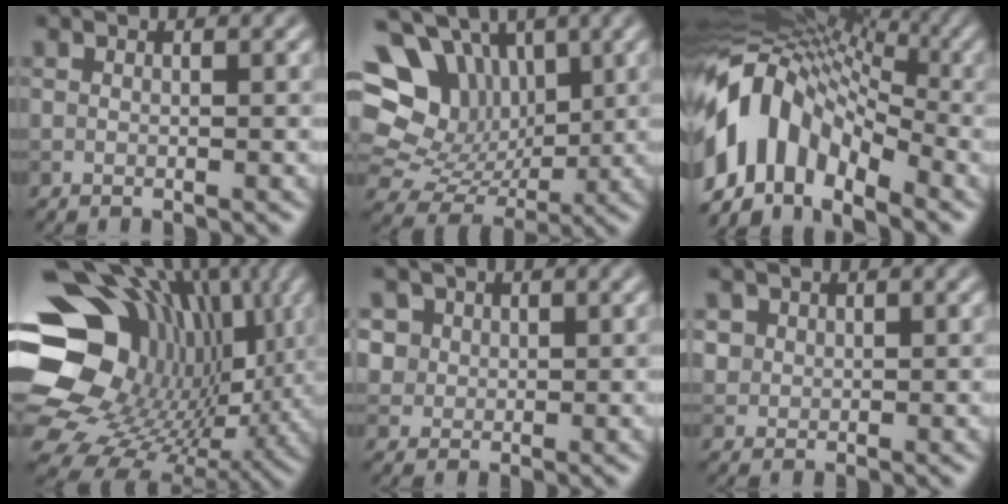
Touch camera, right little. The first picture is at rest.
{"total": 13.3, "force": [4.5, 10.8, 6.3], "torque": [-0.157, 0.035, 0.059]}
{"total": 11.4, "force": [-3.6, 7.3, 8.0], "torque": [-0.141, 0.017, -0.080]}
{"total": 21.9, "force": [2.4, 18.1, 12.0], "torque": [-0.234, -0.020, 0.049]}
{"total": 3.7, "force": [1.6, 3.1, 1.3], "torque": [-0.024, 0.011, 0.028]}
{"total": 1.4, "force": [0.5, 1.3, 0.2], "torque": [-0.003, -0.005, 0.022]}